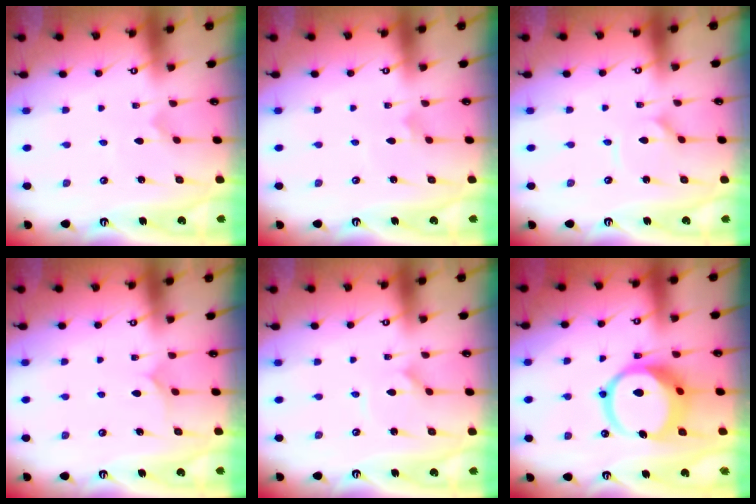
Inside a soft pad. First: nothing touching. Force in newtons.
{"total": 1.9, "press": 1.9, "slide": 0.1}
{"total": 1.1, "press": 1.1, "slide": 0.2}
{"total": 4.6, "press": 4.5, "slide": 0.5}
{"total": 1.0, "press": 1.0, "slide": 0.2}
{"total": 13.9, "press": 13.8, "slide": 1.9}